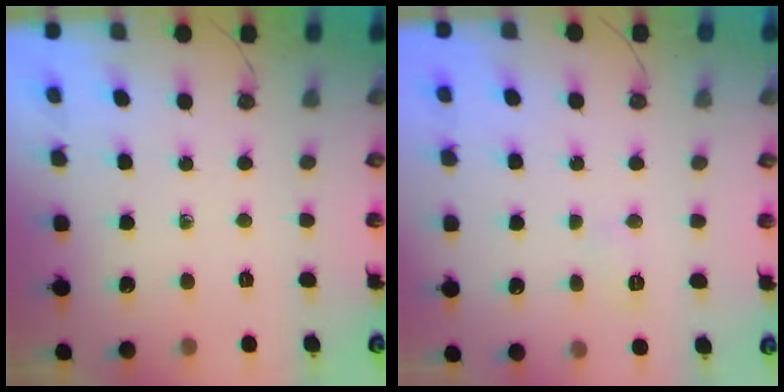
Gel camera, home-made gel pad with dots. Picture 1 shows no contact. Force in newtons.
{"total": 3.9, "press": 3.9, "slide": 0.4}